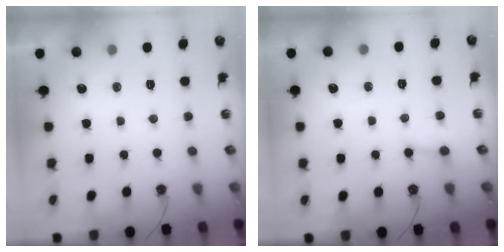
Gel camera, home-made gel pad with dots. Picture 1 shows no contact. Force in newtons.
{"total": 3.4, "press": 3.4, "slide": 0.2}